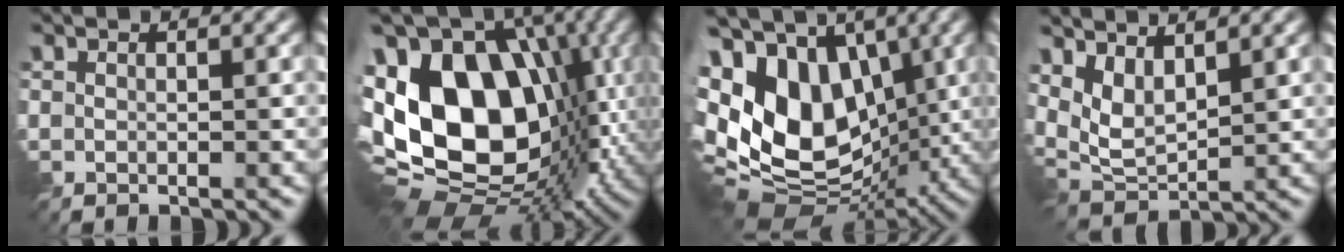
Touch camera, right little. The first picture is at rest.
{"total": 17.2, "force": [0.7, 11.6, 12.6], "torque": [-0.241, 0.003, -0.001]}
{"total": 16.8, "force": [0.4, 11.7, 12.0], "torque": [-0.254, -0.005, 0.017]}
{"total": 4.6, "force": [2.2, 2.2, 3.4], "torque": [-0.074, -0.008, 0.045]}